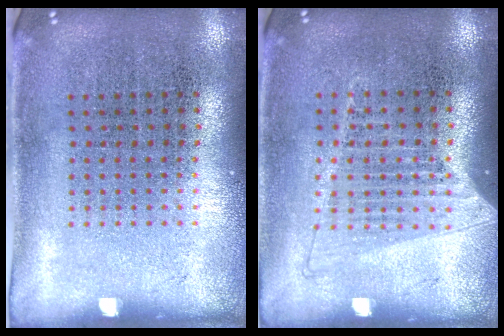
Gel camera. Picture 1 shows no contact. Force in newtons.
{"total": 1.2, "press": 1.1, "slide": 0.5}